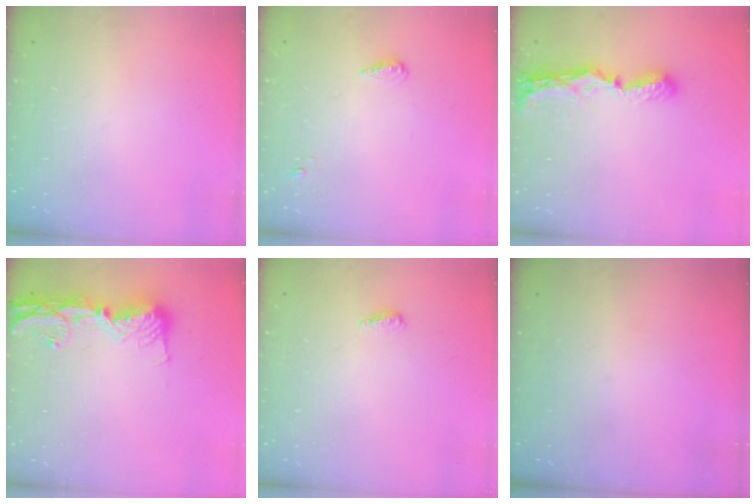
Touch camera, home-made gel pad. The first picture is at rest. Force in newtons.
{"total": 5.6, "press": 5.4, "slide": 1.2}
{"total": 8.8, "press": 8.8, "slide": 0.3}
{"total": 14.4, "press": 14.3, "slide": 1.5}
{"total": 4.6, "press": 4.4, "slide": 1.1}
{"total": 0.0}